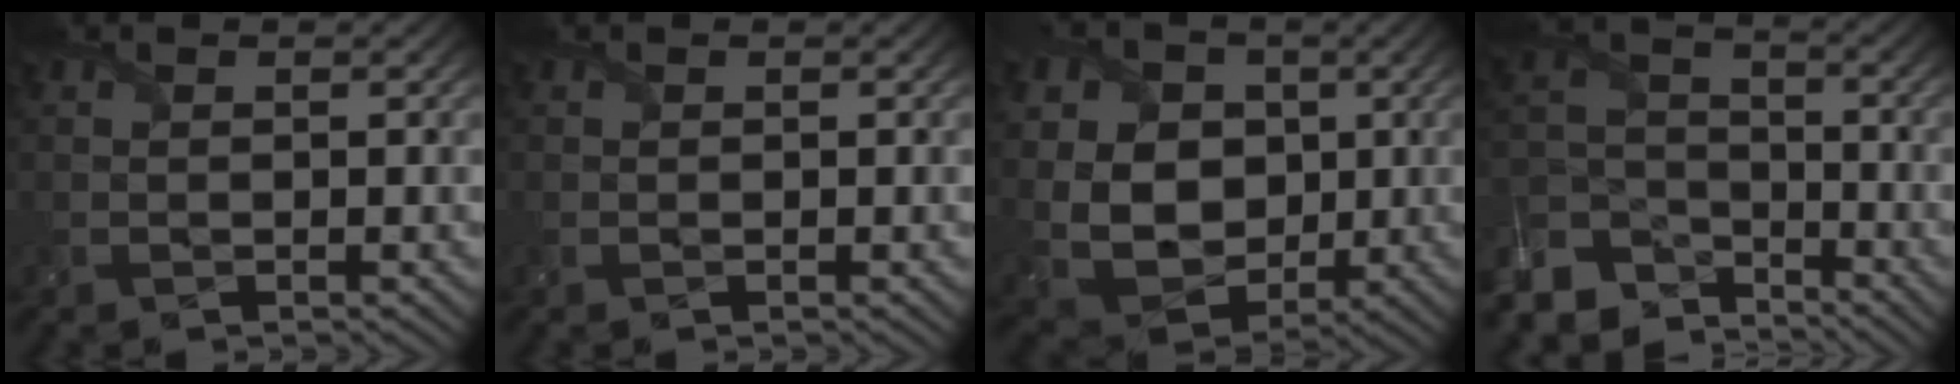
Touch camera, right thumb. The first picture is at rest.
{"total": 0.0}
{"total": 13.0, "force": [1.6, 10.6, 7.4], "torque": [-0.201, 0.011, 0.026]}
{"total": 10.7, "force": [-7.8, 6.3, 3.7], "torque": [-0.115, -0.023, -0.145]}